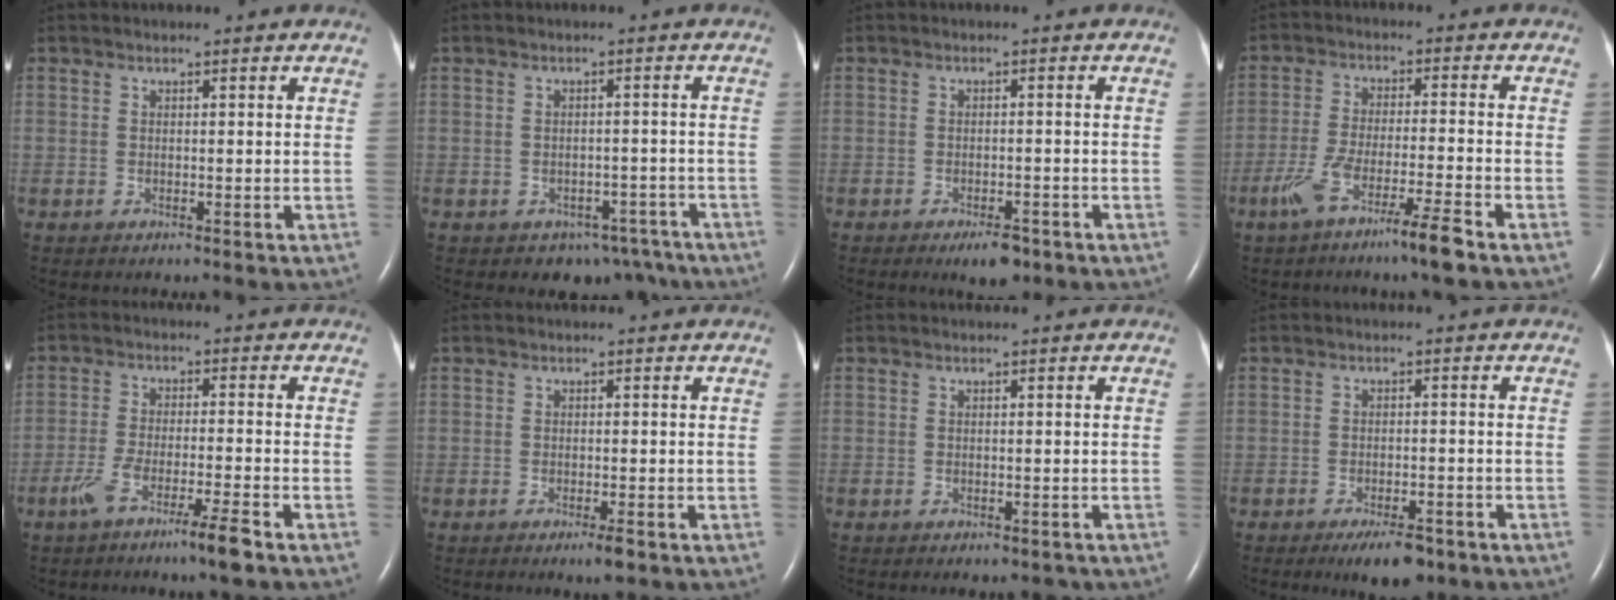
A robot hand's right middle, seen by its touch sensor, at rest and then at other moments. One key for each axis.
{"total": 6.8, "fx": -5.2, "fy": 4.3, "fz": 1.0, "tx": 0.004, "ty": 0.015, "tz": -0.059}
{"total": 3.6, "fx": -2.4, "fy": 1.3, "fz": 2.3, "tx": -0.037, "ty": -0.001, "tz": -0.032}
{"total": 8.2, "fx": -5.4, "fy": -0.4, "fz": 6.1, "tx": -0.119, "ty": -0.015, "tz": -0.101}
{"total": 6.8, "fx": -4.5, "fy": -0.3, "fz": 5.1, "tx": -0.098, "ty": -0.011, "tz": -0.084}
{"total": 1.8, "fx": -1.1, "fy": -0.1, "fz": 1.4, "tx": -0.025, "ty": -0.005, "tz": -0.017}
{"total": 1.7, "fx": -1.3, "fy": 0.8, "fz": 0.7, "tx": -0.004, "ty": -0.002, "tz": -0.012}
{"total": 5.1, "fx": -3.5, "fy": 1.6, "fz": 3.4, "tx": -0.055, "ty": -0.004, "tz": -0.049}